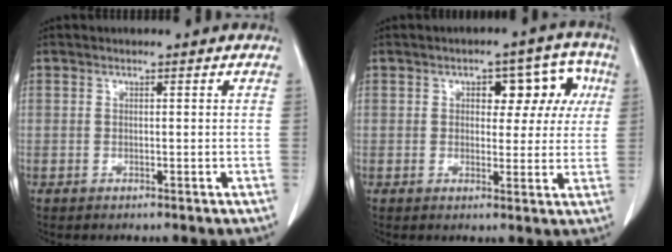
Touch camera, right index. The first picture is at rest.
{"total": 7.5, "force": [2.1, 4.2, 5.9], "torque": [-0.053, 0.033, 0.026]}